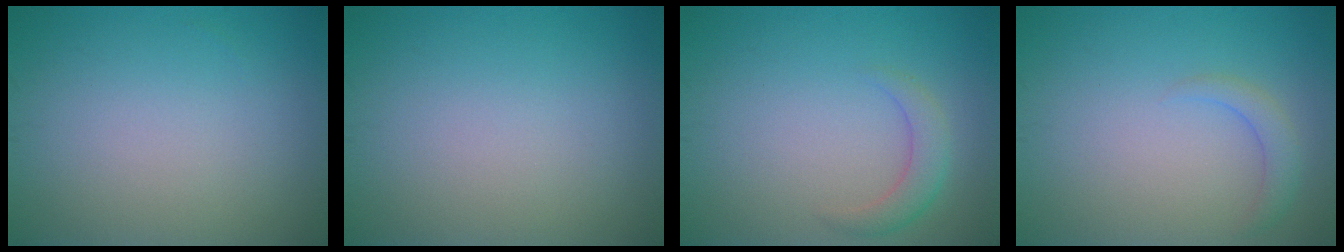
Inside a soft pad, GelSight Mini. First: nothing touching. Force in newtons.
{"total": 0.0}
{"total": 2.2, "press": 2.2, "slide": 0.1}
{"total": 1.6, "press": 1.6, "slide": 0.2}